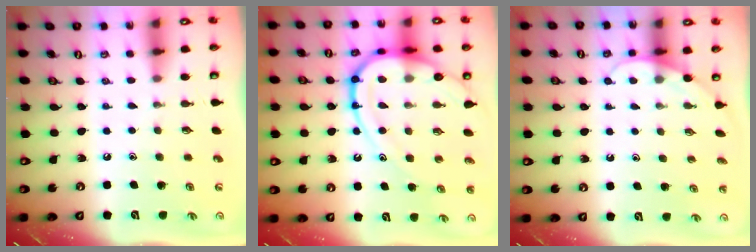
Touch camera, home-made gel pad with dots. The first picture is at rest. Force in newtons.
{"total": 17.2, "press": 17.1, "slide": 1.6}
{"total": 4.0, "press": 4.0, "slide": 0.3}